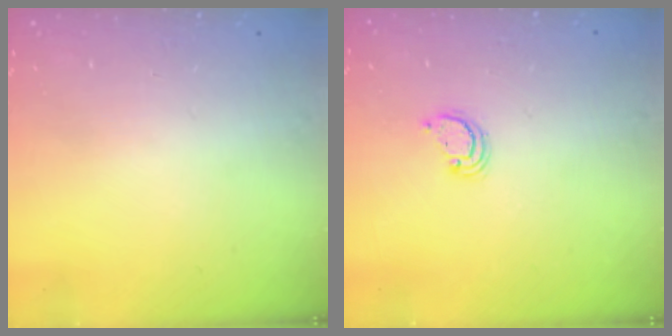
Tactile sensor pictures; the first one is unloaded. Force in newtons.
{"total": 2.6, "press": 2.6, "slide": 0.2}